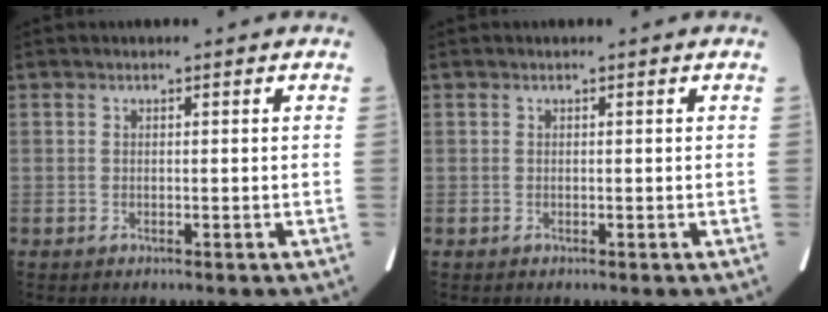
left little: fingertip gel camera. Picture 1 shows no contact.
{"total": 0.0}